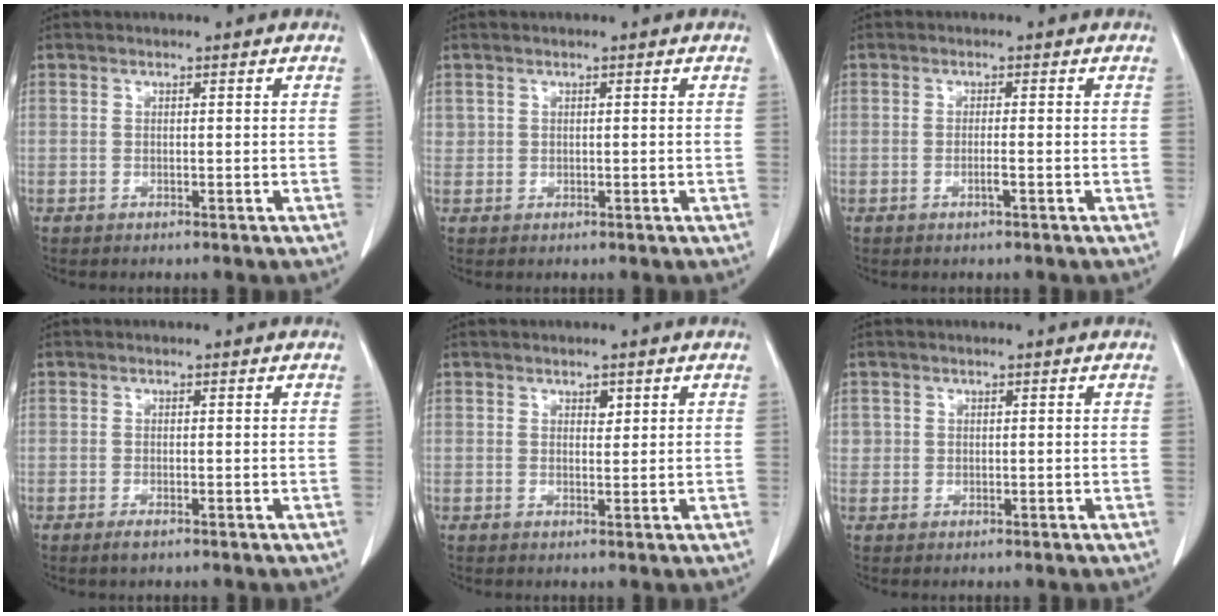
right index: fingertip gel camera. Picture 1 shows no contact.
{"total": 0.7, "force": [0.3, 0.7, 0.1], "torque": [0.010, 0.004, 0.003]}
{"total": 1.4, "force": [-0.6, -0.1, 1.2], "torque": [-0.025, -0.001, -0.011]}
{"total": 1.2, "force": [-0.8, 0.3, 0.8], "torque": [-0.018, -0.004, -0.010]}
{"total": 1.2, "force": [0.6, 0.7, 0.7], "torque": [-0.007, -0.004, 0.009]}
{"total": 1.2, "force": [0.2, 1.2, 0.1], "torque": [0.009, 0.003, 0.000]}